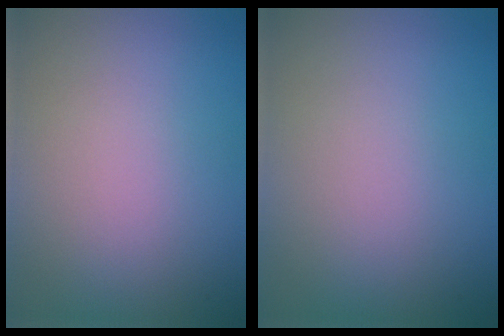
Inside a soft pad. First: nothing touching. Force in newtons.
{"total": 0.0}